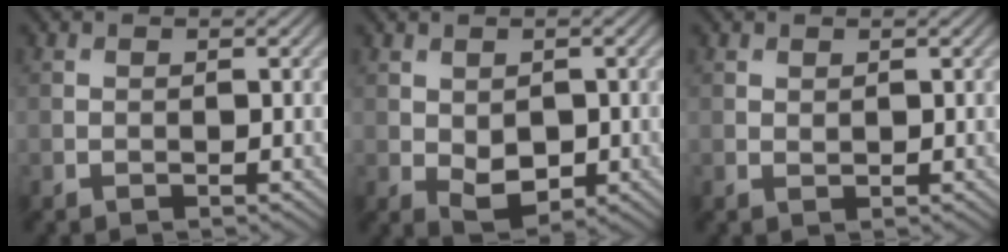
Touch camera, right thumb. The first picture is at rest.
{"total": 3.9, "force": [-0.5, 2.5, 3.0], "torque": [-0.057, -0.012, -0.001]}
{"total": 0.5, "force": [0.4, 0.2, 0.2], "torque": [-0.005, -0.003, 0.010]}